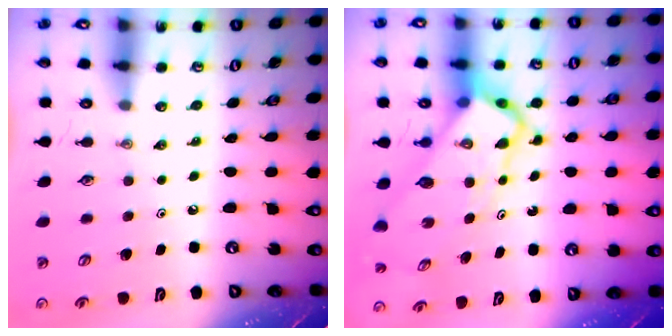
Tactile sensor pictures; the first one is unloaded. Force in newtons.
{"total": 9.2, "press": 9.2, "slide": 0.9}